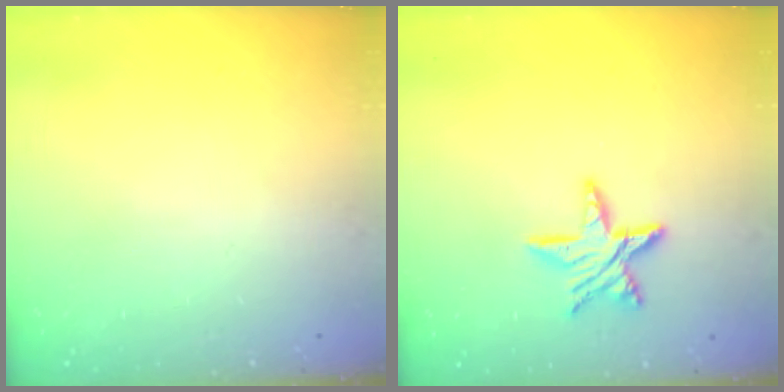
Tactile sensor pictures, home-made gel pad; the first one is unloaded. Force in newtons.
{"total": 11.2, "press": 11.2, "slide": 1.0}